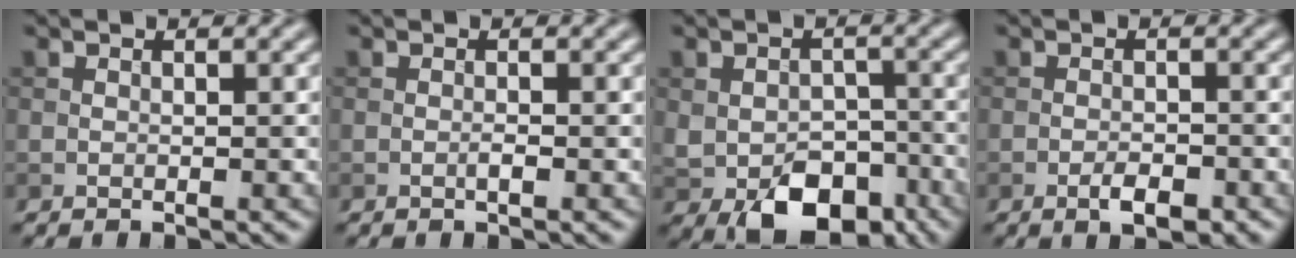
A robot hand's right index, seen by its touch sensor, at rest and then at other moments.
{"total": 0.7, "force": [-0.3, 0.1, 0.6], "torque": [-0.014, 0.000, -0.006]}
{"total": 7.2, "force": [-3.5, 4.3, 4.6], "torque": [-0.076, -0.014, -0.049]}
{"total": 2.4, "force": [-1.3, 0.9, 1.8], "torque": [-0.029, 0.000, -0.023]}